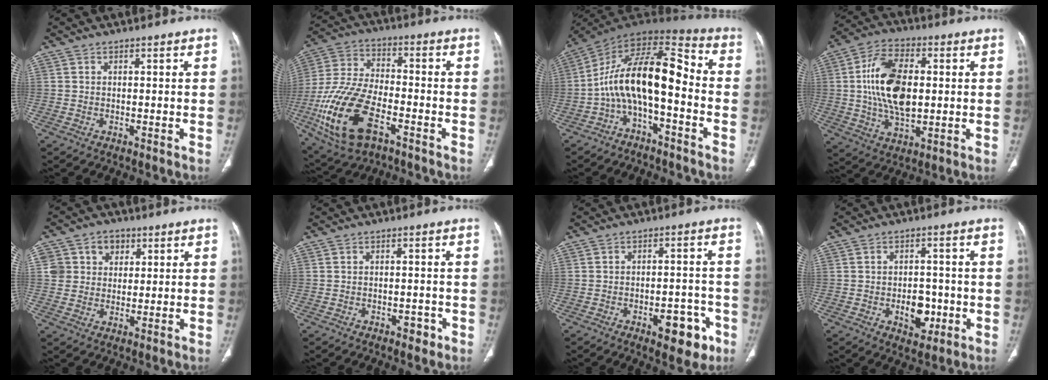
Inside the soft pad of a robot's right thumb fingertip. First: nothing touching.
{"total": 19.3, "force": [-7.7, 9.6, 14.9], "torque": [-0.315, 0.018, -0.137]}
{"total": 15.4, "force": [-3.5, 6.7, 13.5], "torque": [-0.218, 0.095, -0.069]}
{"total": 15.9, "force": [1.2, 8.8, 13.1], "torque": [-0.237, 0.008, 0.023]}
{"total": 7.1, "force": [2.5, 6.3, 2.0], "torque": [0.002, -0.002, 0.042]}
{"total": 2.3, "force": [-1.3, 1.4, 1.3], "torque": [-0.012, 0.007, -0.014]}
{"total": 8.7, "force": [-4.2, 4.3, 6.3], "torque": [-0.057, 0.030, -0.050]}
{"total": 6.8, "force": [-1.8, 4.5, 4.8], "torque": [-0.041, 0.011, -0.018]}